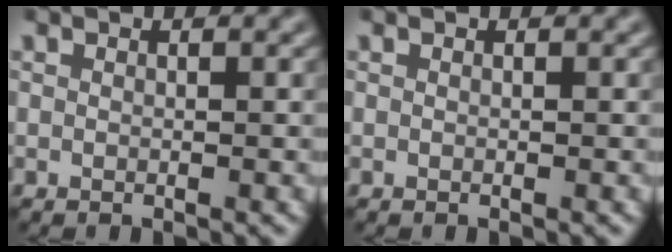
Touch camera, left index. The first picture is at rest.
{"total": 0.0}